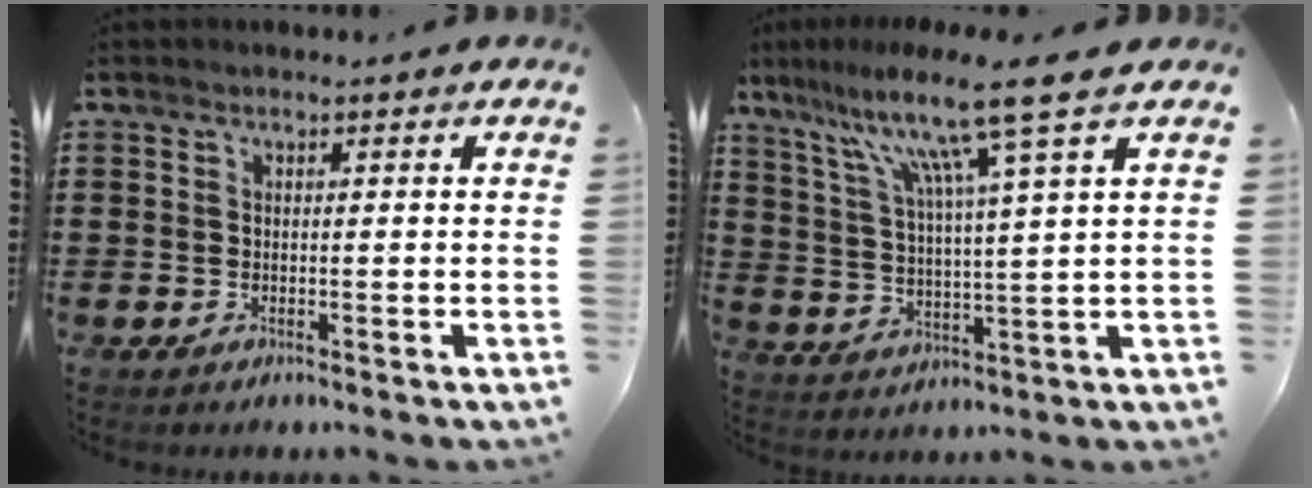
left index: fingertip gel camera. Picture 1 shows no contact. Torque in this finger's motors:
{"motor_torque": [1.08, -1.06, 0.56, 0.21]}